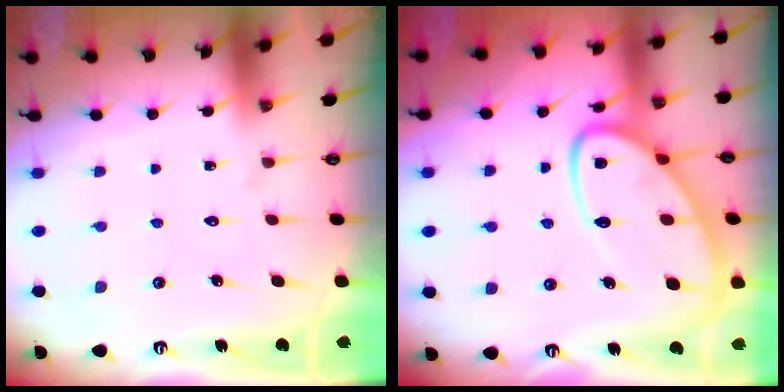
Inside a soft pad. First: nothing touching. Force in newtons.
{"total": 13.7, "press": 13.6, "slide": 1.4}